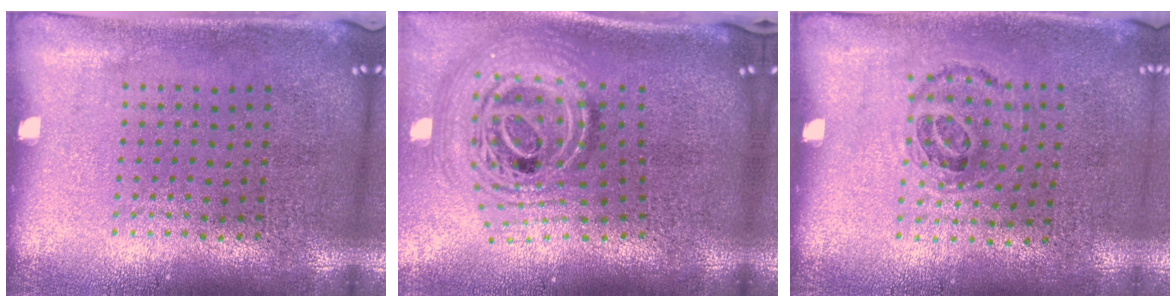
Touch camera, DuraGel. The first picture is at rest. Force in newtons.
{"total": 2.5, "press": 1.8, "slide": 1.8}
{"total": 0.9, "press": 0.7, "slide": 0.6}